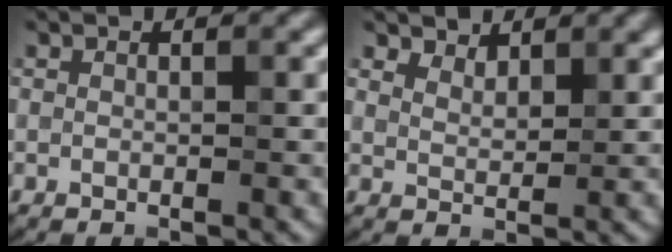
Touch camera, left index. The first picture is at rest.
{"total": 2.9, "force": [2.5, 1.2, 0.8], "torque": [-0.020, -0.005, 0.040]}